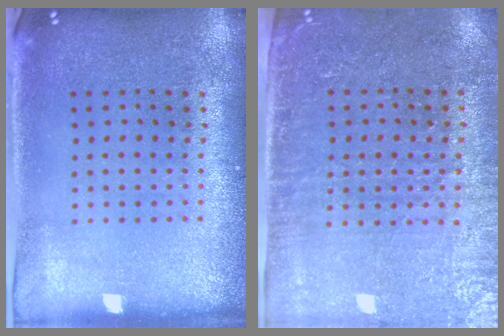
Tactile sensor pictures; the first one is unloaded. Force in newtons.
{"total": 3.5, "press": 3.1, "slide": 1.5}